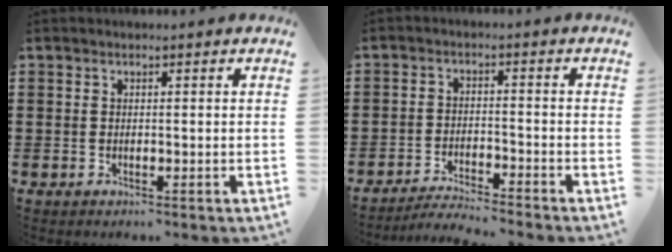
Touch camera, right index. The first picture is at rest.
{"total": 3.4, "force": [-3.3, 0.0, 0.5], "torque": [-0.014, 0.002, -0.070]}